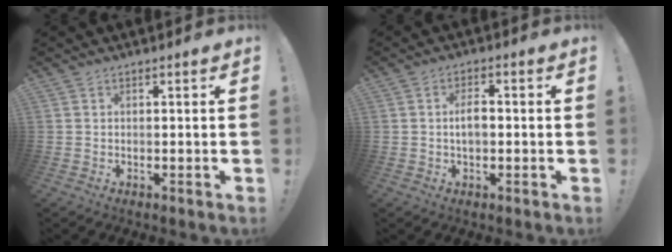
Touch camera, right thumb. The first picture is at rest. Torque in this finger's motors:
{"motor_torque": [-0.09, 0.15, 0.25, 0.02, -0.03]}